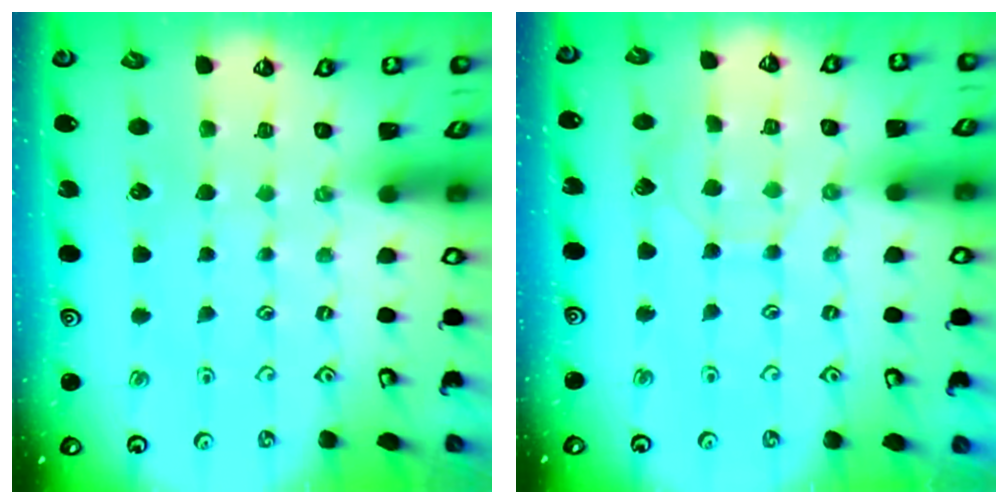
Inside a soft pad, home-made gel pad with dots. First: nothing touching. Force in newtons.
{"total": 5.6, "press": 5.5, "slide": 0.6}